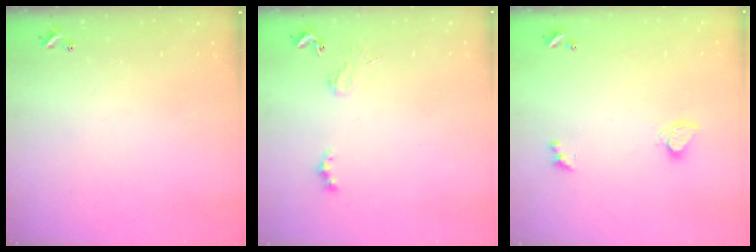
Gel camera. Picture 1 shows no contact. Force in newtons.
{"total": 2.0, "press": 1.9, "slide": 0.4}
{"total": 2.4, "press": 2.3, "slide": 0.6}